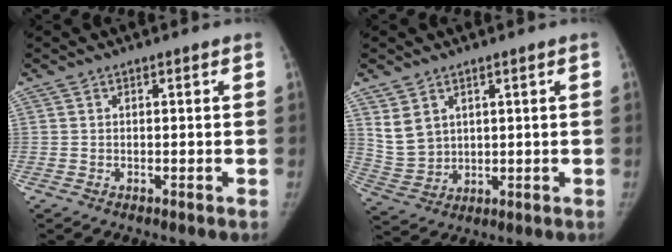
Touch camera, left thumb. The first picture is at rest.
{"total": 6.5, "force": [3.0, 4.9, 3.1], "torque": [-0.049, -0.015, 0.078]}